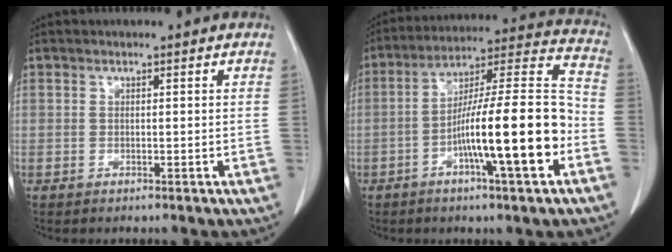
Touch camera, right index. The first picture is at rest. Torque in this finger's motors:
{"motor_torque": [1.45, -0.69, 0.62, 0.19]}